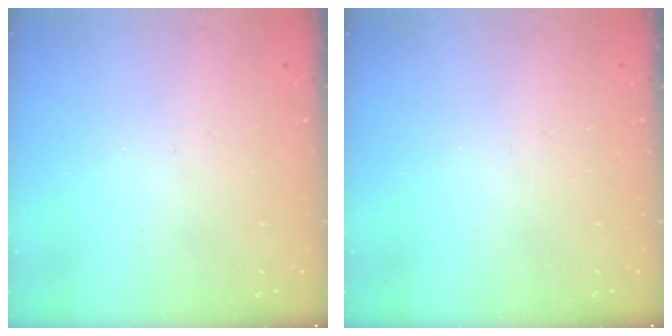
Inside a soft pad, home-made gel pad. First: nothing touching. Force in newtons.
{"total": 0.0}